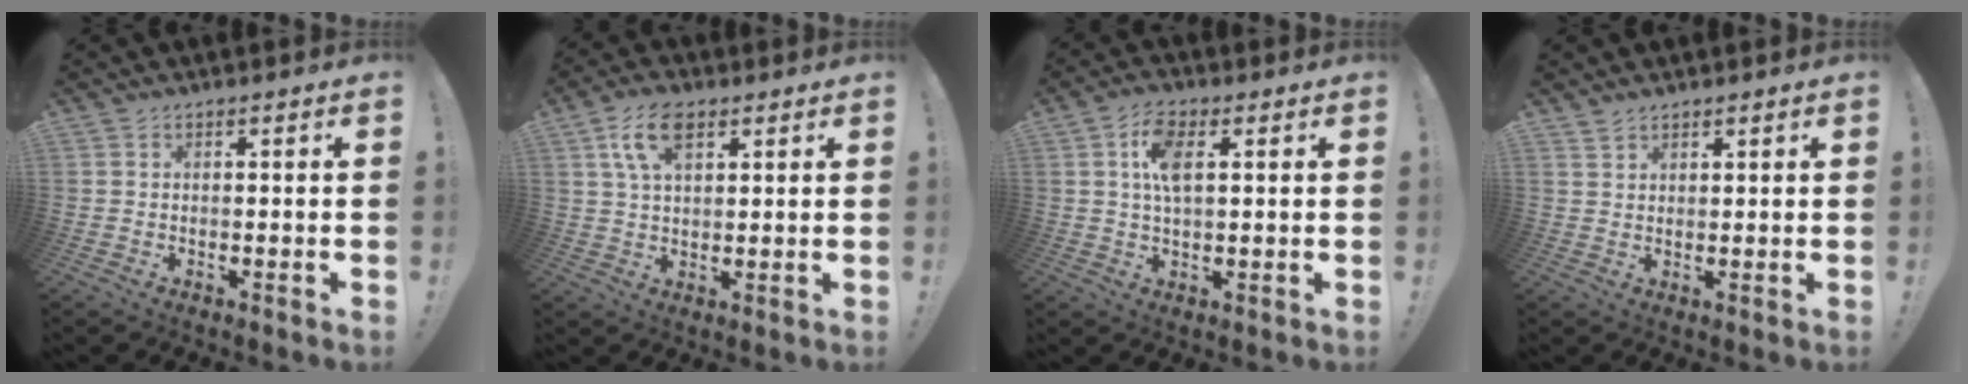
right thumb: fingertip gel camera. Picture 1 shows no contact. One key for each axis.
{"total": 9.4, "fx": 4.5, "fy": 4.9, "fz": 6.7, "tx": -0.131, "ty": 0.002, "tz": 0.083}
{"total": 8.1, "fx": 2.2, "fy": 3.9, "fz": 6.7, "tx": -0.115, "ty": -0.002, "tz": 0.035}
{"total": 2.0, "fx": 1.8, "fy": 0.8, "fz": 0.5, "tx": -0.002, "ty": -0.014, "tz": 0.034}